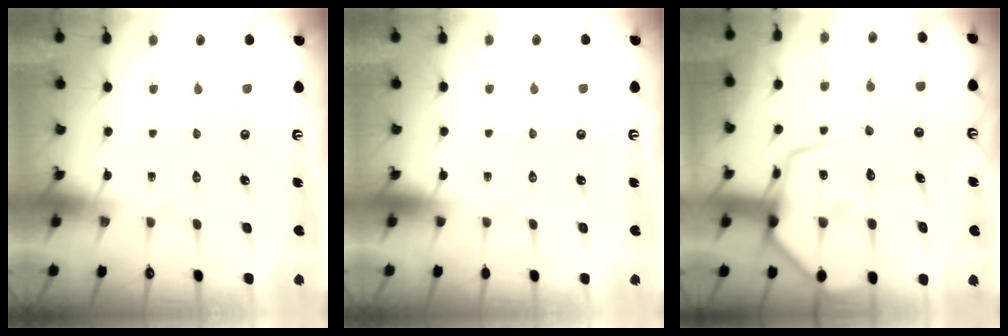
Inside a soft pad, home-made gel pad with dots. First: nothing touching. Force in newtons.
{"total": 0.0}
{"total": 17.3, "press": 17.2, "slide": 1.8}